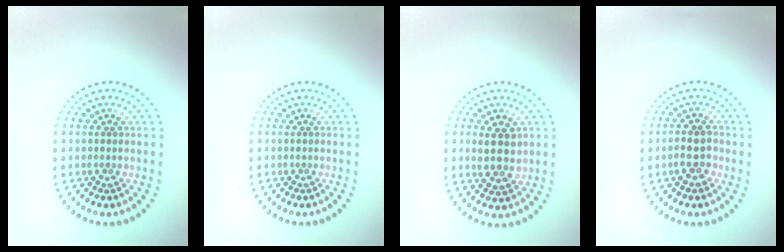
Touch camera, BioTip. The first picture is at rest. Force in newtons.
{"total": 0.0}
{"total": 3.0, "press": 2.9, "slide": 0.8}
{"total": 2.3, "press": 2.2, "slide": 0.7}